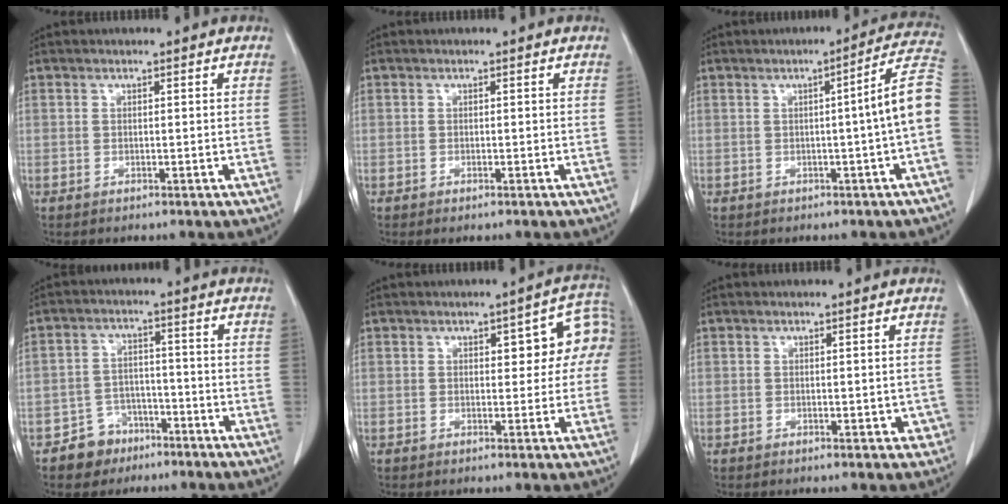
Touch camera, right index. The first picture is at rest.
{"total": 0.0}
{"total": 8.2, "force": [-0.6, -1.1, 8.1], "torque": [-0.093, 0.017, -0.014]}
{"total": 5.6, "force": [-3.6, 4.2, 0.5], "torque": [0.004, 0.016, -0.056]}
{"total": 7.4, "force": [1.8, 3.2, 6.5], "torque": [-0.061, 0.031, 0.018]}
{"total": 2.2, "force": [-0.4, 1.3, 1.7], "torque": [-0.010, 0.007, 0.000]}